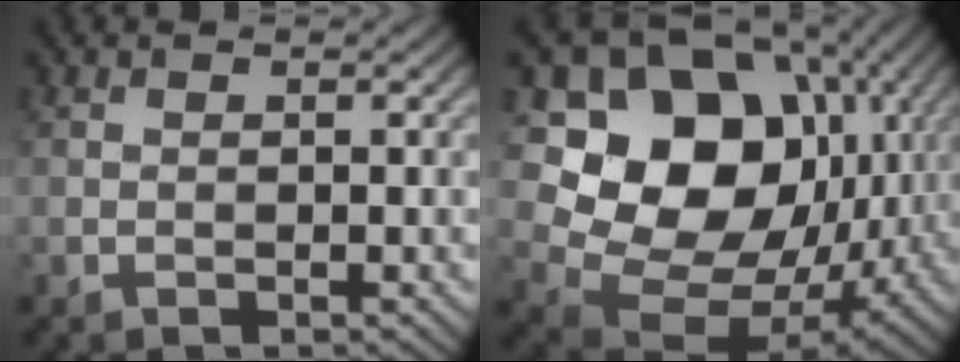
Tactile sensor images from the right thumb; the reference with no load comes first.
{"total": 17.7, "force": [3.5, 14.0, 10.1], "torque": [-0.206, -0.012, 0.074]}